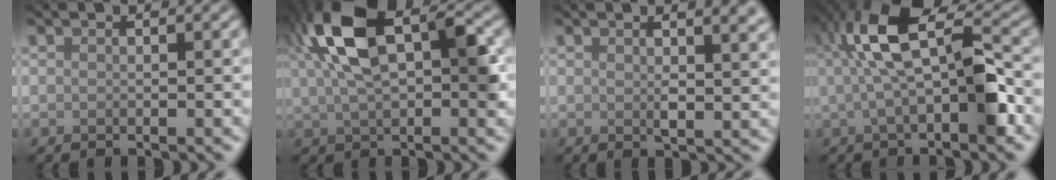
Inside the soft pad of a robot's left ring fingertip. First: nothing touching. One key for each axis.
{"total": 10.4, "fx": 2.8, "fy": 5.4, "fz": 8.4, "tx": -0.156, "ty": 0.010, "tz": 0.044}
{"total": 4.0, "fx": 1.7, "fy": 1.4, "fz": 3.4, "tx": -0.040, "ty": -0.001, "tz": 0.026}
{"total": 7.2, "fx": 0.1, "fy": 2.7, "fz": 6.7, "tx": -0.120, "ty": 0.015, "tz": -0.005}